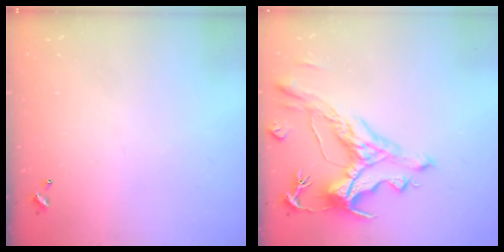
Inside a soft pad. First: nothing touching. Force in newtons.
{"total": 4.1, "press": 3.7, "slide": 1.7}